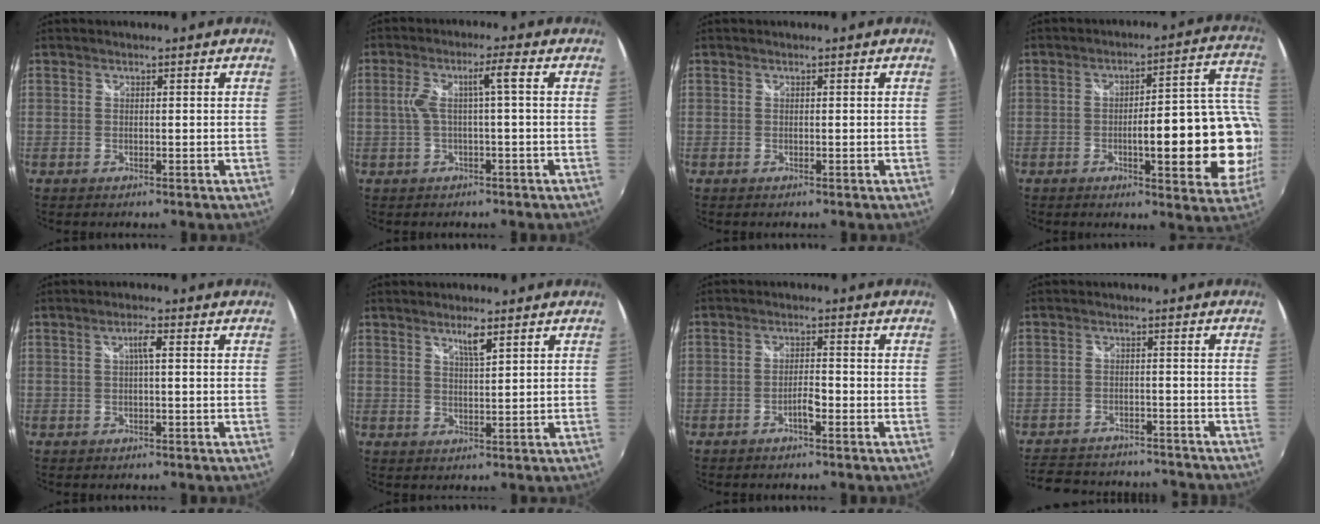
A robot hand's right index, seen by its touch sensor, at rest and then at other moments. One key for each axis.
{"total": 5.0, "fx": -0.2, "fy": -0.2, "fz": 5.0, "tx": -0.101, "ty": 0.006, "tz": 0.007}
{"total": 0.0}
{"total": 18.0, "fx": -4.3, "fy": 4.4, "fz": 16.9, "tx": -0.221, "ty": 0.012, "tz": -0.053}
{"total": 2.2, "fx": 0.3, "fy": 0.1, "fz": 2.2, "tx": -0.040, "ty": 0.005, "tz": 0.004}
{"total": 3.1, "fx": 2.0, "fy": 0.2, "fz": 2.3, "tx": -0.039, "ty": -0.001, "tz": 0.035}
{"total": 2.7, "fx": -1.7, "fy": 0.5, "fz": 2.0, "tx": -0.044, "ty": 0.004, "tz": -0.032}
{"total": 16.0, "fx": -13.9, "fy": 6.0, "fz": 5.3, "tx": -0.127, "ty": 0.027, "tz": -0.186}